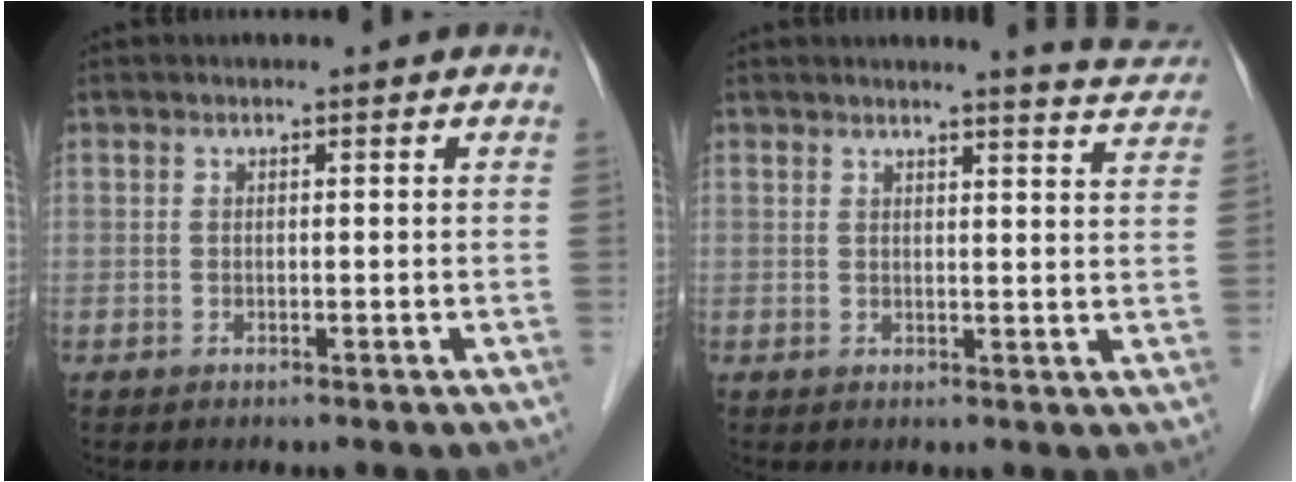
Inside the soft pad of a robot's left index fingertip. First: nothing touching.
{"total": 5.4, "force": [5.3, -0.3, 1.0], "torque": [-0.019, -0.028, 0.045]}